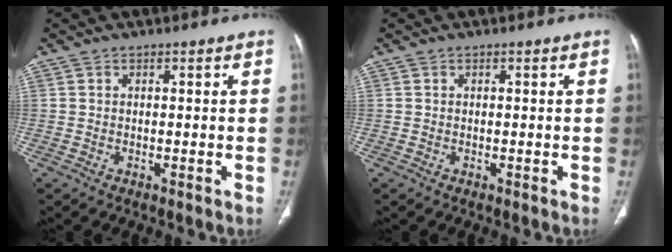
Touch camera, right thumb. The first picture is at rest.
{"total": 0.0}